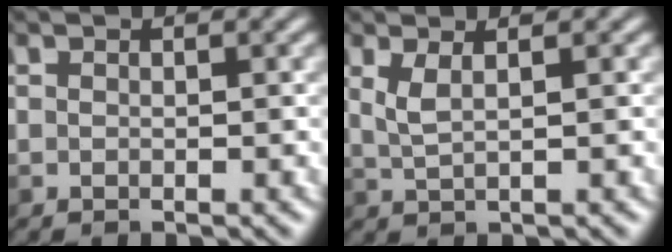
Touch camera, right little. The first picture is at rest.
{"total": 2.1, "force": [0.2, 0.6, 2.0], "torque": [-0.053, 0.000, 0.006]}